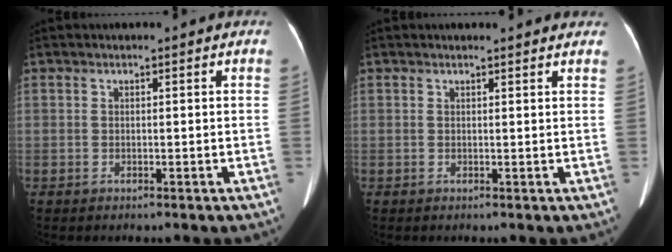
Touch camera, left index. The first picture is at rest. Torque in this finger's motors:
{"motor_torque": [-0.27, -0.22, -0.36, -0.05]}